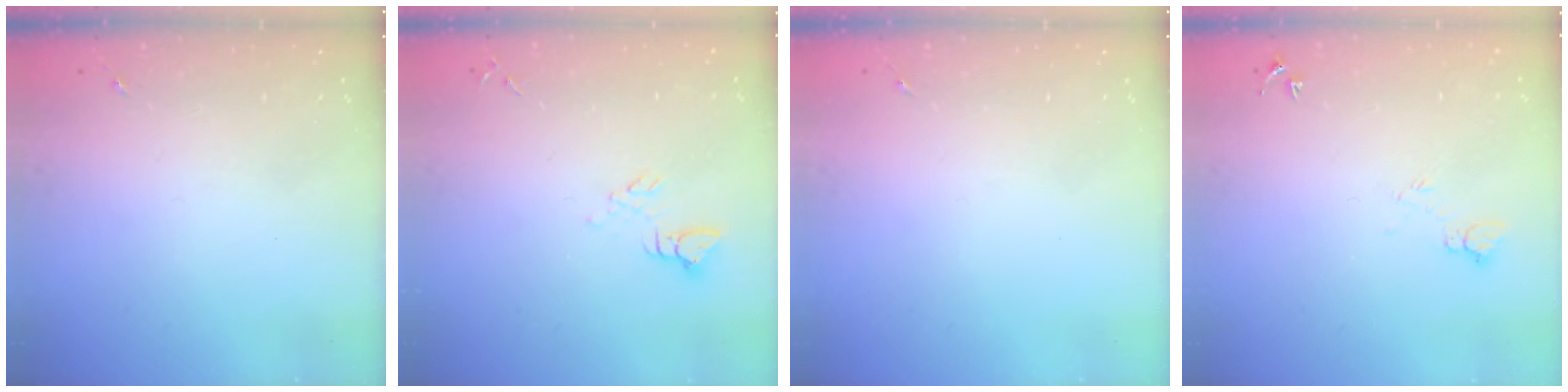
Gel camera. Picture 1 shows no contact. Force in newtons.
{"total": 5.1, "press": 5.1, "slide": 0.4}
{"total": 0.0}
{"total": 4.2, "press": 4.1, "slide": 0.5}